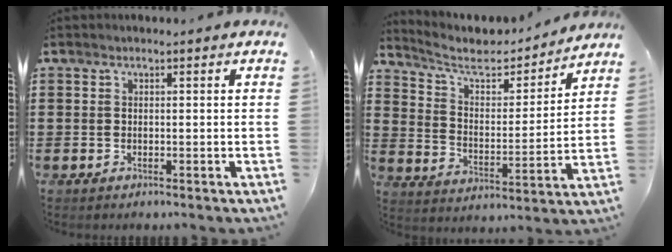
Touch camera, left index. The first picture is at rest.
{"total": 6.6, "force": [5.7, 2.1, 2.5], "torque": [-0.071, -0.042, 0.092]}